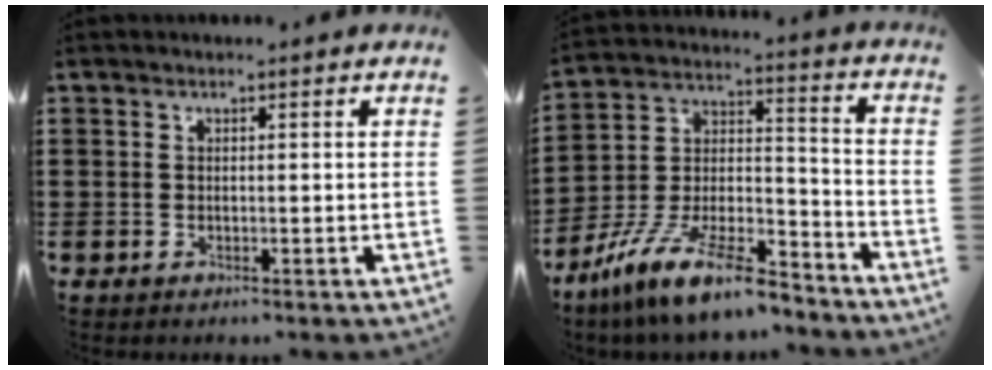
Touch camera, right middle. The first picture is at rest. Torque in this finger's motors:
{"motor_torque": [2.14, 0.00, 1.05, 0.21]}